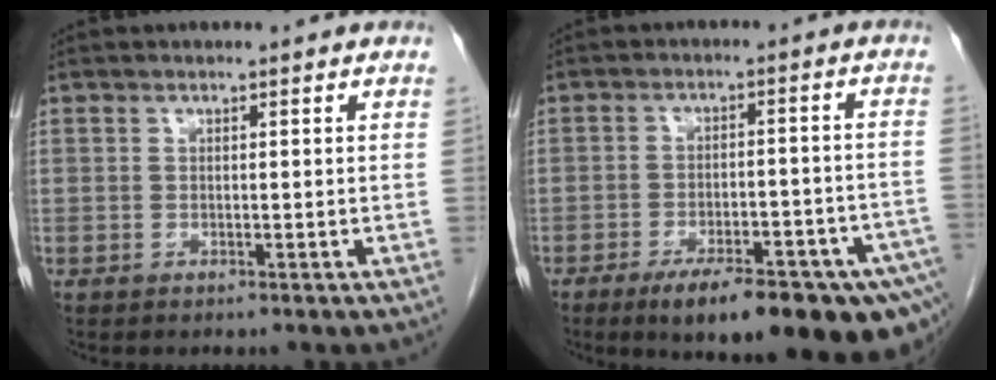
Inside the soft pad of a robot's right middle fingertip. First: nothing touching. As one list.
[{"total": 18.9, "force": [-12.6, 4.1, 13.5], "torque": [-0.131, 0.003, -0.171]}]